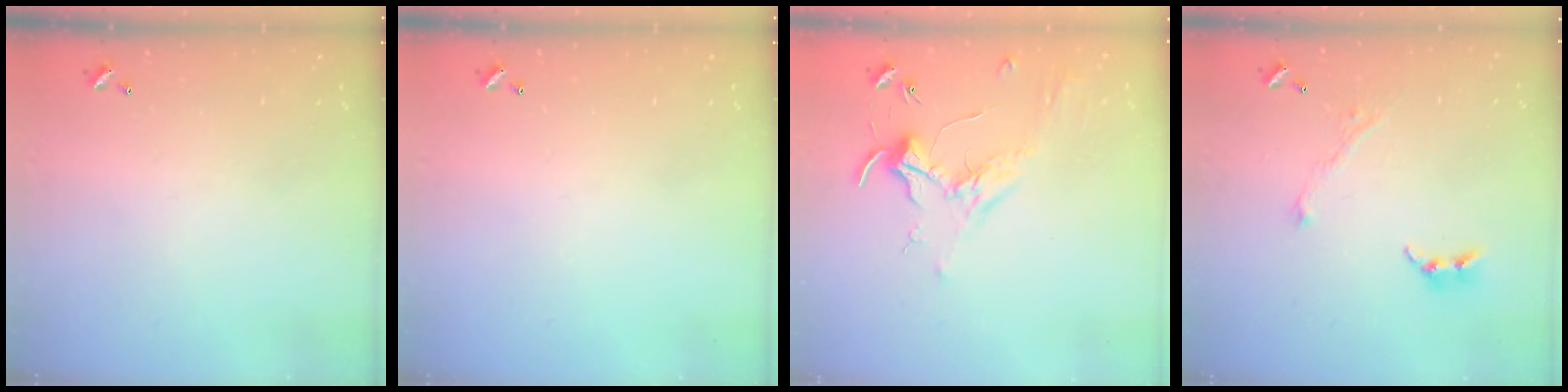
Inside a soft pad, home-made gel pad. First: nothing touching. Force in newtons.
{"total": 0.0}
{"total": 1.7, "press": 1.5, "slide": 0.7}
{"total": 4.4, "press": 4.3, "slide": 0.6}